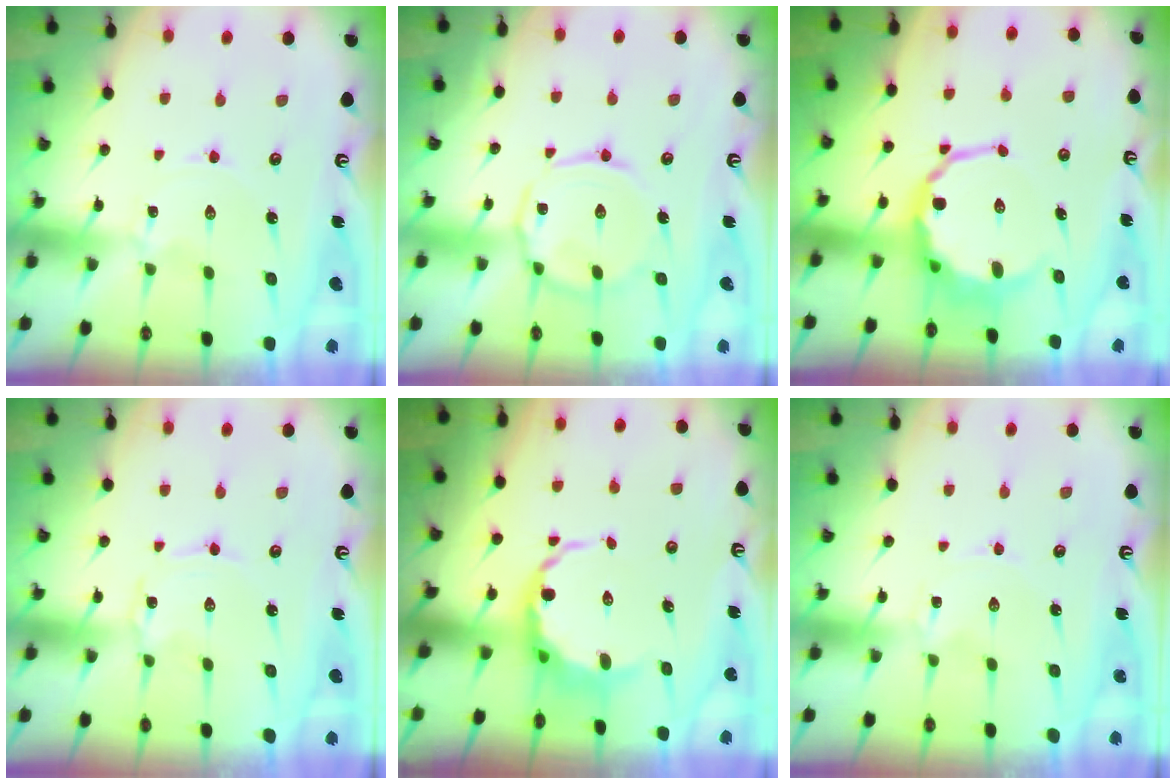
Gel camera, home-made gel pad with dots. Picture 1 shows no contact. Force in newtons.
{"total": 10.3, "press": 10.3, "slide": 0.8}
{"total": 9.2, "press": 8.8, "slide": 2.7}
{"total": 1.2, "press": 1.2, "slide": 0.1}
{"total": 7.6, "press": 7.1, "slide": 2.7}
{"total": 0.0}